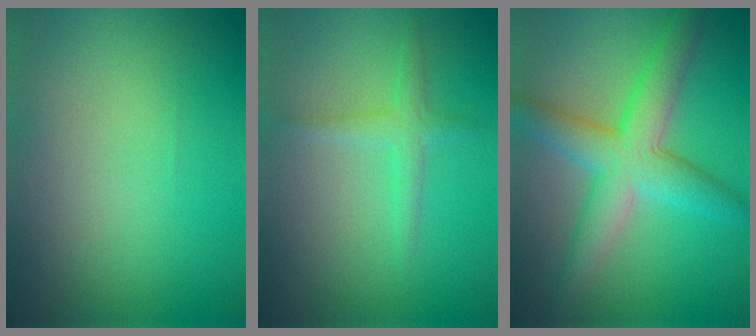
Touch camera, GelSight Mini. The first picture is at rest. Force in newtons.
{"total": 1.7, "press": 1.7, "slide": 0.1}
{"total": 6.4, "press": 6.3, "slide": 0.0}